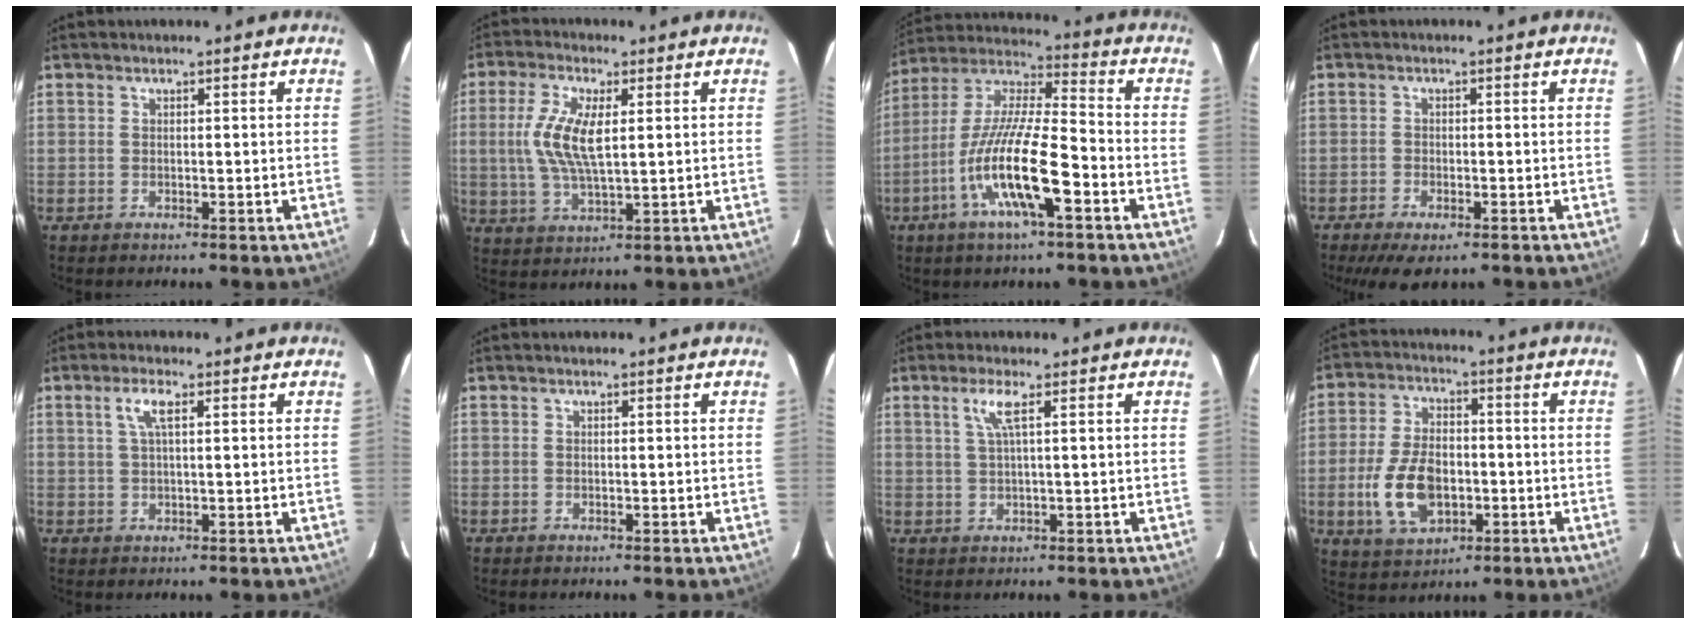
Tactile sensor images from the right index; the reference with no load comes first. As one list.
[{"total": 9.7, "force": [1.5, 3.4, 8.9], "torque": [-0.185, 0.003, 0.031]}, {"total": 16.4, "force": [-6.8, 3.0, 14.6], "torque": [-0.287, -0.015, -0.135]}, {"total": 6.7, "force": [-4.7, 2.5, 4.0], "torque": [-0.099, -0.022, -0.078]}, {"total": 3.3, "force": [1.2, 0.7, 3.0], "torque": [-0.060, 0.007, 0.023]}, {"total": 0.0}, {"total": 3.3, "force": [1.4, -0.3, 3.0], "torque": [-0.061, 0.001, 0.029]}, {"total": 12.5, "force": [-3.0, 7.5, 9.5], "torque": [-0.199, 0.002, -0.044]}]